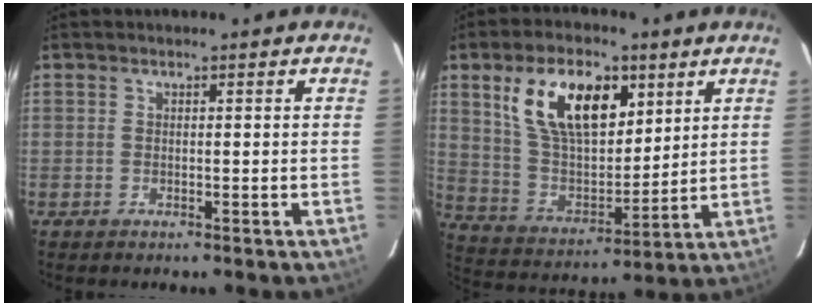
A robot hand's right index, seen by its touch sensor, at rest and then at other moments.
{"total": 17.7, "force": [8.1, 9.4, 12.6], "torque": [-0.235, 0.014, 0.158]}